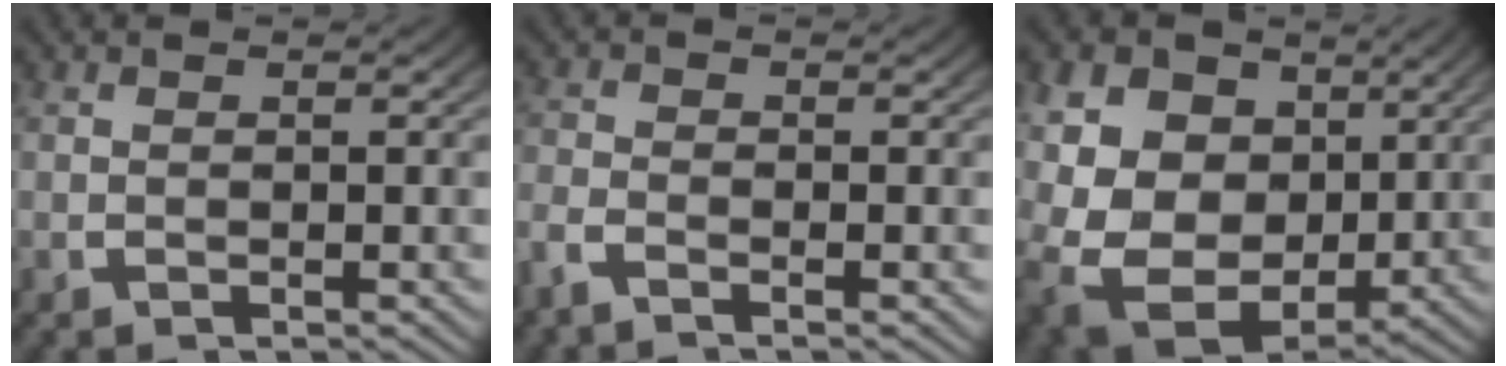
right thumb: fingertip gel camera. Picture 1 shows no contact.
{"total": 2.0, "force": [-1.5, 0.9, 0.9], "torque": [-0.020, 0.000, -0.035]}
{"total": 16.7, "force": [-1.7, 13.1, 10.3], "torque": [-0.263, -0.086, -0.005]}